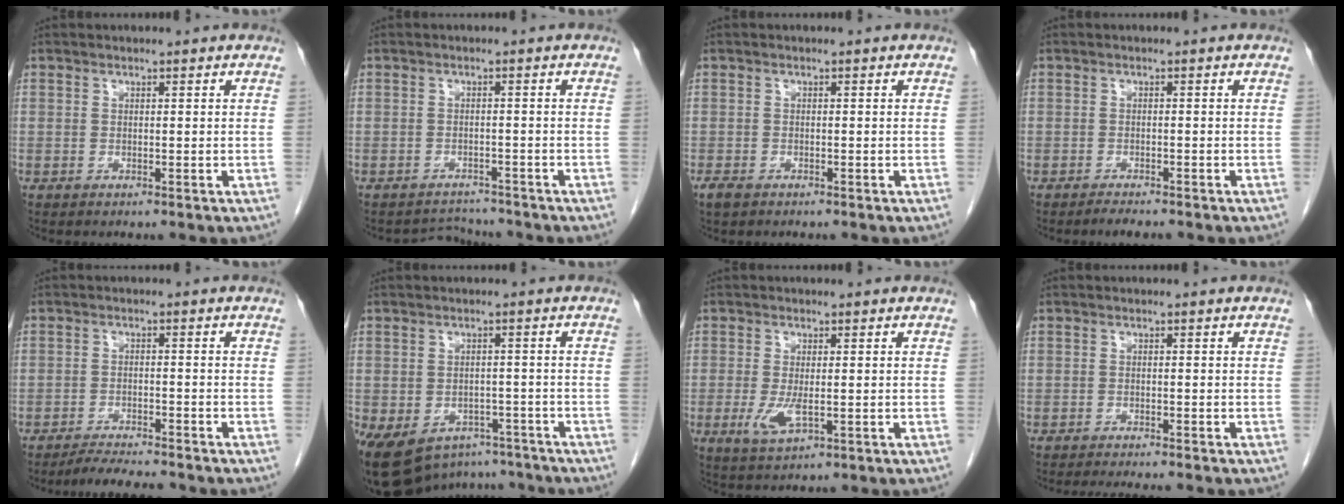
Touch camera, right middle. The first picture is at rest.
{"total": 3.0, "force": [-2.8, 0.5, -1.0], "torque": [0.011, -0.001, -0.041]}
{"total": 1.5, "force": [-1.0, 0.8, 0.8], "torque": [-0.024, -0.002, -0.015]}
{"total": 1.7, "force": [-1.6, 0.2, 0.7], "torque": [-0.020, -0.006, -0.024]}
{"total": 5.8, "force": [-5.4, 0.2, 2.1], "torque": [-0.036, -0.017, -0.088]}
{"total": 17.2, "force": [-11.2, 11.0, 7.0], "torque": [-0.190, 0.000, -0.139]}
{"total": 3.9, "force": [-0.8, 1.3, 3.5], "torque": [-0.077, -0.009, -0.010]}
{"total": 5.2, "force": [-4.7, 0.0, 2.3], "torque": [-0.027, -0.013, -0.070]}